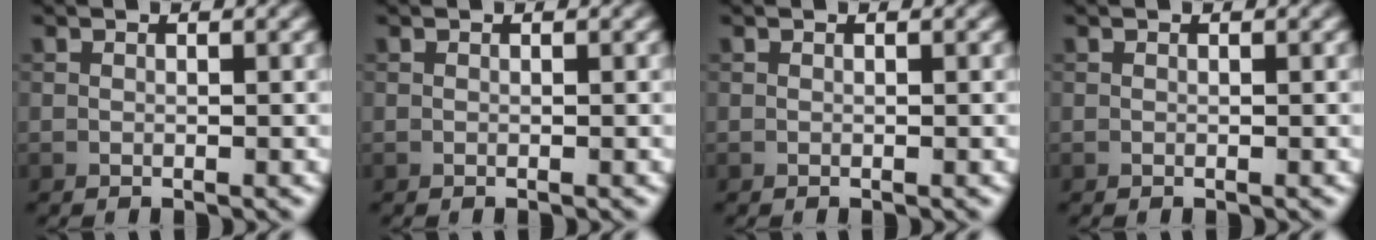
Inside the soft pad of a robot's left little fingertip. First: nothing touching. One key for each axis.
{"total": 0.0}
{"total": 0.0}
{"total": 0.0}